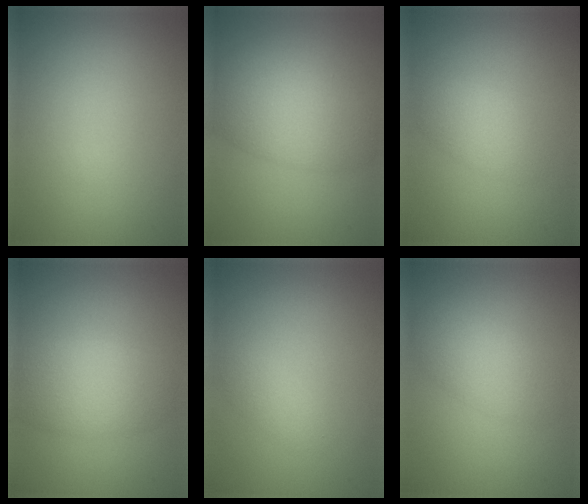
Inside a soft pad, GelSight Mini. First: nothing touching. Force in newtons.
{"total": 5.6, "press": 5.6, "slide": 0.3}
{"total": 2.0, "press": 2.0, "slide": 0.1}
{"total": 2.7, "press": 2.7, "slide": 0.3}
{"total": 1.1, "press": 1.1, "slide": 0.0}
{"total": 3.1, "press": 3.1, "slide": 0.1}